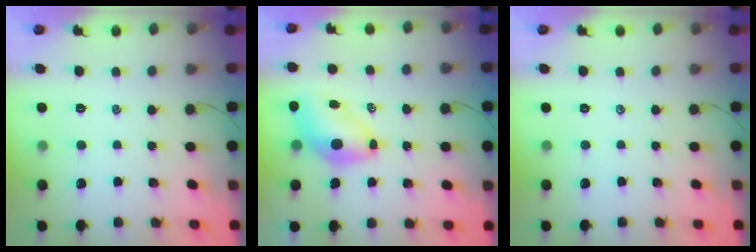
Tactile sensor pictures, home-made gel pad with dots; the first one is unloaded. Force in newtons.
{"total": 6.8, "press": 6.6, "slide": 1.8}
{"total": 0.0}